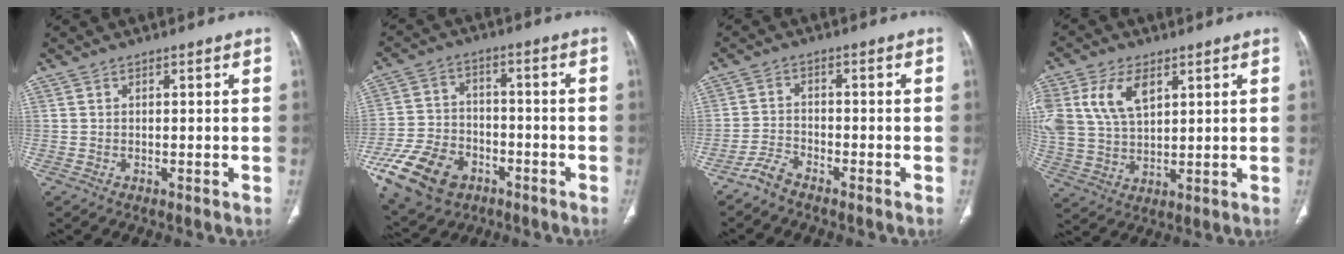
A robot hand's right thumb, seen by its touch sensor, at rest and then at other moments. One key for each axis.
{"total": 15.7, "fx": -7.9, "fy": 10.6, "fz": 8.6, "tx": -0.161, "ty": 0.031, "tz": -0.136}
{"total": 3.2, "fx": -3.0, "fy": 0.7, "fz": 0.9, "tx": -0.024, "ty": 0.008, "tz": -0.063}
{"total": 12.5, "fx": 4.9, "fy": 7.4, "fz": 8.8, "tx": -0.178, "ty": -0.004, "tz": 0.106}